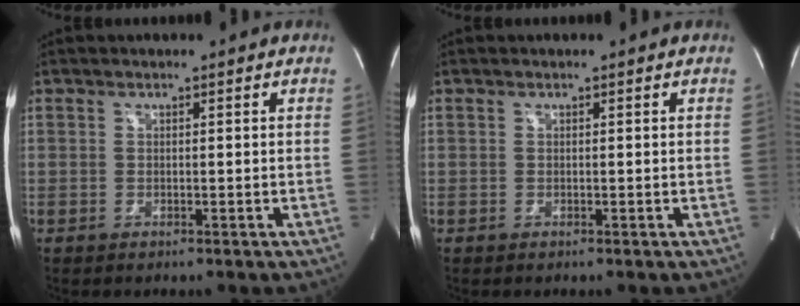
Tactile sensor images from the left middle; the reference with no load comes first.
{"total": 0.0}